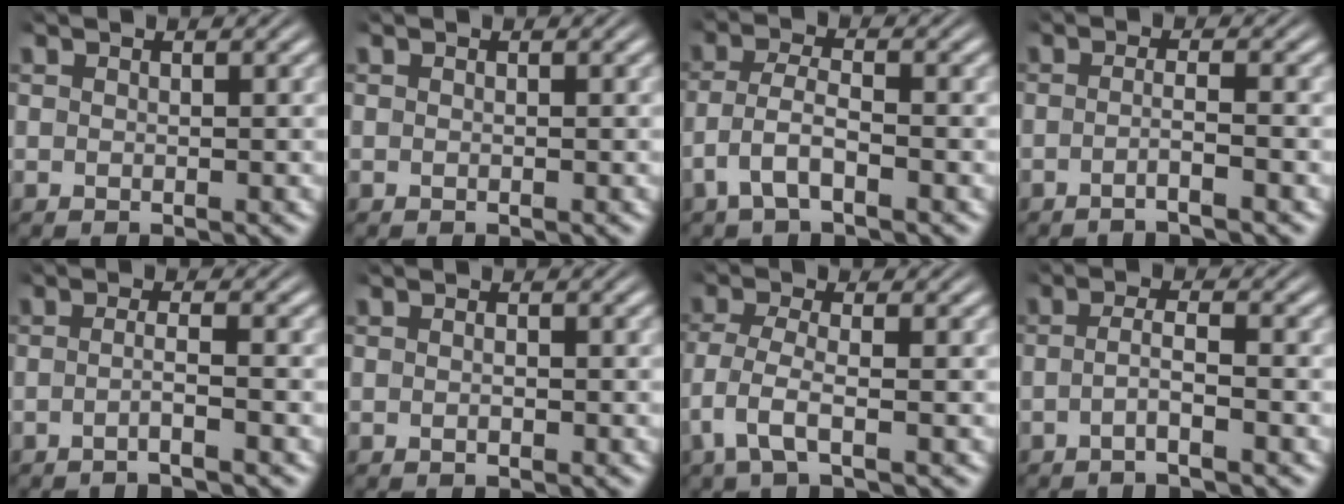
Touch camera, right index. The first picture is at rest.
{"total": 0.0}
{"total": 3.3, "force": [-1.6, 1.5, 2.5], "torque": [-0.054, -0.013, -0.022]}
{"total": 2.3, "force": [-1.6, -0.5, 1.5], "torque": [-0.029, -0.006, -0.029]}
{"total": 2.3, "force": [-1.5, -0.5, 1.6], "torque": [-0.030, -0.006, -0.027]}
{"total": 0.6, "force": [-0.4, 0.3, 0.4], "torque": [-0.014, -0.001, -0.007]}
{"total": 3.3, "force": [-1.3, 1.2, 2.8], "torque": [-0.074, -0.021, -0.013]}
{"total": 2.6, "force": [-1.6, 0.0, 2.0], "torque": [-0.037, -0.004, -0.030]}